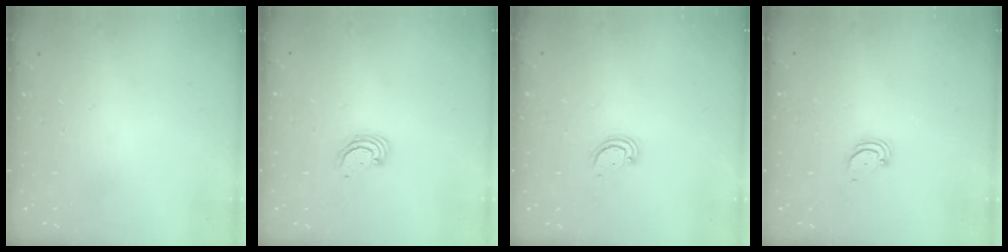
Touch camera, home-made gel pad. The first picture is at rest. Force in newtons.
{"total": 3.3, "press": 3.3, "slide": 0.3}
{"total": 2.3, "press": 2.3, "slide": 0.3}
{"total": 2.0, "press": 2.0, "slide": 0.2}